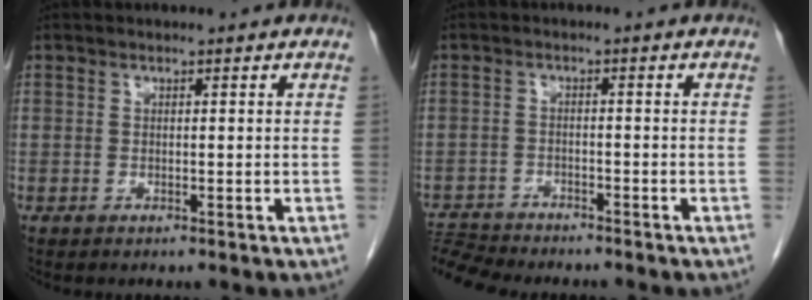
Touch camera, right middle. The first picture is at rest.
{"total": 6.4, "force": [-6.3, 0.2, 0.6], "torque": [-0.009, -0.006, -0.108]}